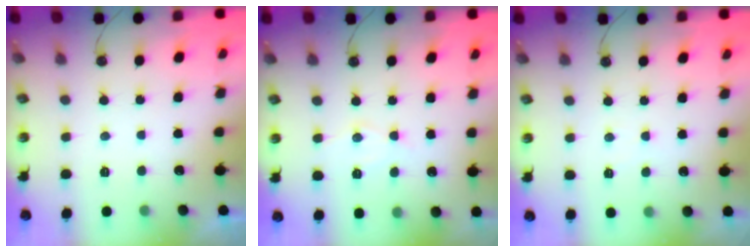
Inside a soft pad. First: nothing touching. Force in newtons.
{"total": 6.8, "press": 6.8, "slide": 0.5}
{"total": 2.7, "press": 2.6, "slide": 0.5}